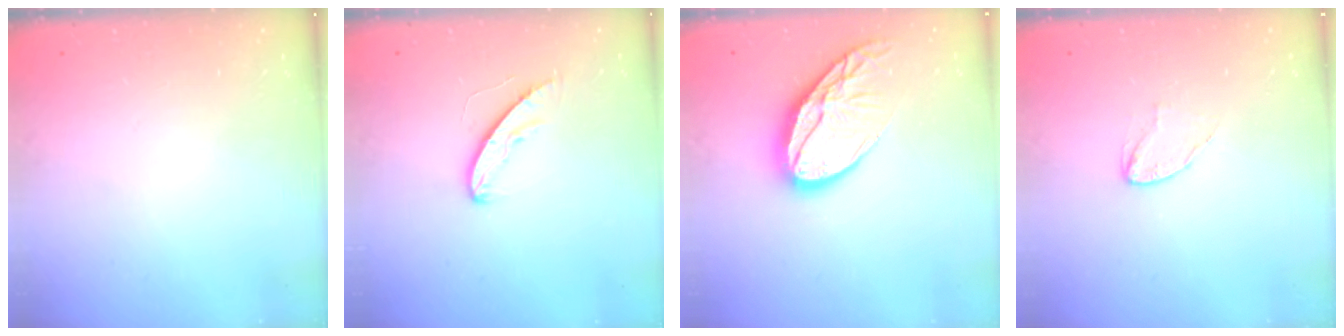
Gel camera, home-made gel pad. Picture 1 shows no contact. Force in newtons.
{"total": 5.0, "press": 5.0, "slide": 0.4}
{"total": 15.0, "press": 14.9, "slide": 1.4}
{"total": 3.8, "press": 3.8, "slide": 0.4}